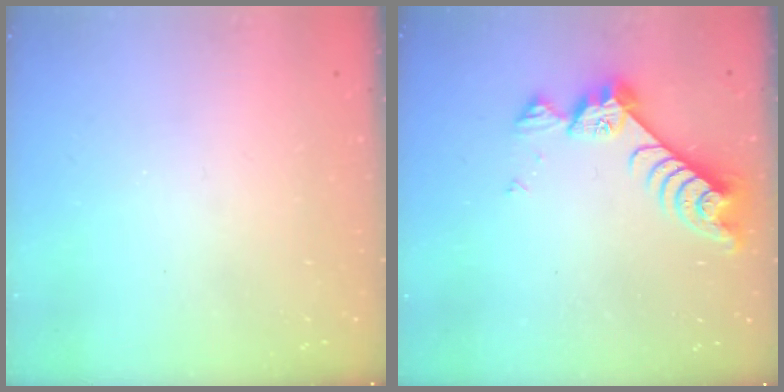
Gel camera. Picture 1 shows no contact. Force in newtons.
{"total": 8.8, "press": 8.8, "slide": 0.8}